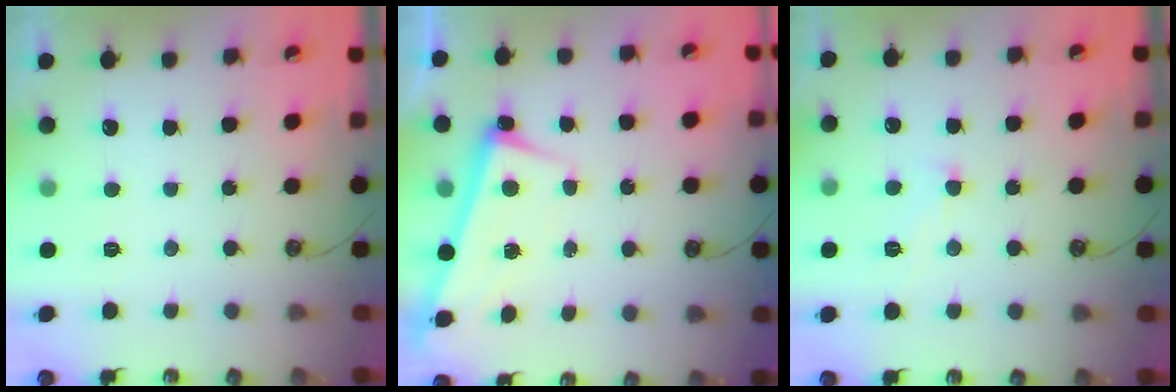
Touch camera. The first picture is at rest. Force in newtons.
{"total": 2.8, "press": 2.7, "slide": 0.8}
{"total": 0.6, "press": 0.4, "slide": 0.4}